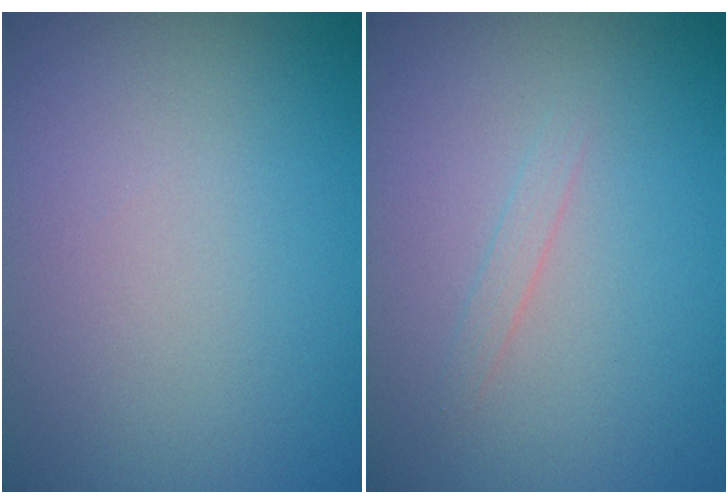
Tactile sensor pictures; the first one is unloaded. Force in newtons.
{"total": 0.8, "press": 0.8, "slide": 0.1}